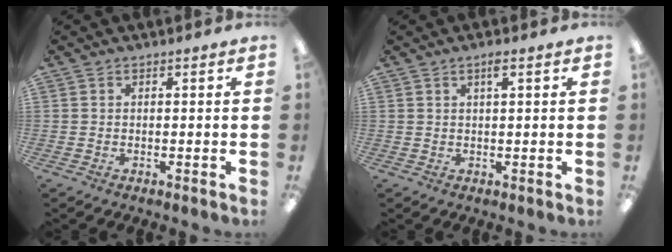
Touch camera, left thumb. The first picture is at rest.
{"total": 2.0, "force": [1.2, 0.3, 1.7], "torque": [-0.028, 0.000, 0.017]}